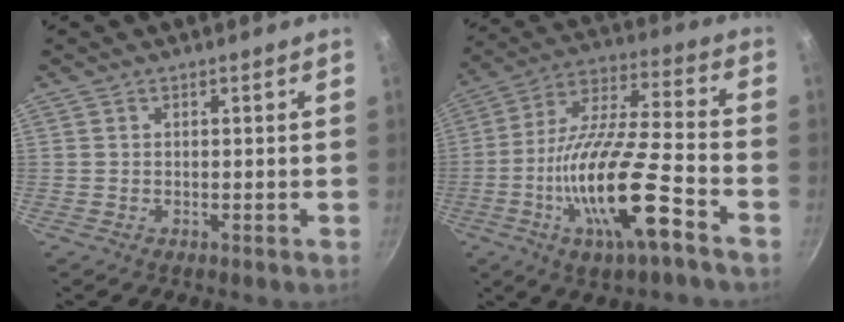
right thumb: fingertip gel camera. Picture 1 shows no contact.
{"total": 20.1, "force": [-8.3, 4.8, 17.7], "torque": [-0.315, 0.034, -0.159]}